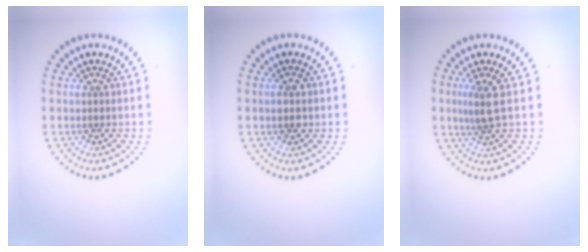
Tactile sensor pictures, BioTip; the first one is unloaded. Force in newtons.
{"total": 1.8, "press": 1.8, "slide": 0.0}
{"total": 2.1, "press": 1.6, "slide": 1.4}